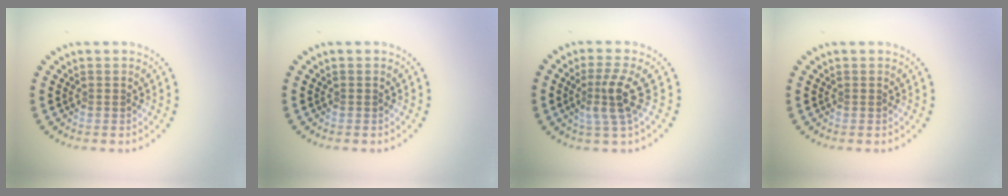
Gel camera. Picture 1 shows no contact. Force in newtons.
{"total": 0.0}
{"total": 3.0, "press": 2.3, "slide": 2.0}
{"total": 0.0}